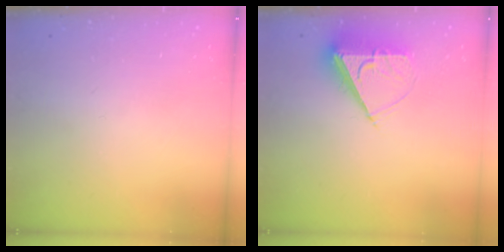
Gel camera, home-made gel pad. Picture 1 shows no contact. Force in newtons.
{"total": 7.1, "press": 7.0, "slide": 0.8}